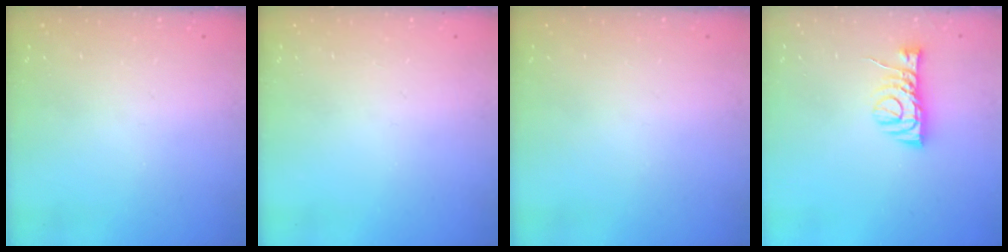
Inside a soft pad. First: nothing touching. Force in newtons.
{"total": 0.0}
{"total": 0.0}
{"total": 8.3, "press": 8.2, "slide": 0.7}